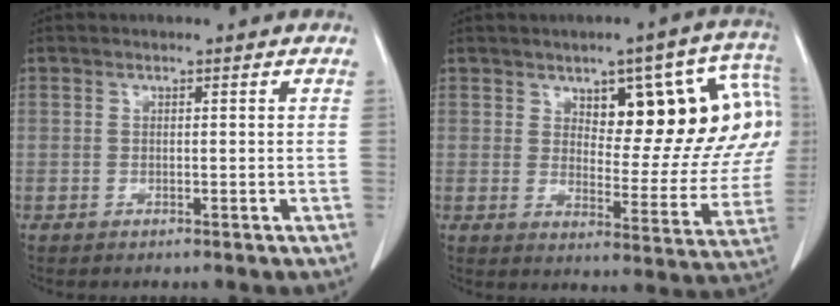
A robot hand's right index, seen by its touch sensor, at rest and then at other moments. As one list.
[{"total": 17.9, "force": [6.2, 6.7, 15.4], "torque": [-0.187, 0.019, 0.084]}]